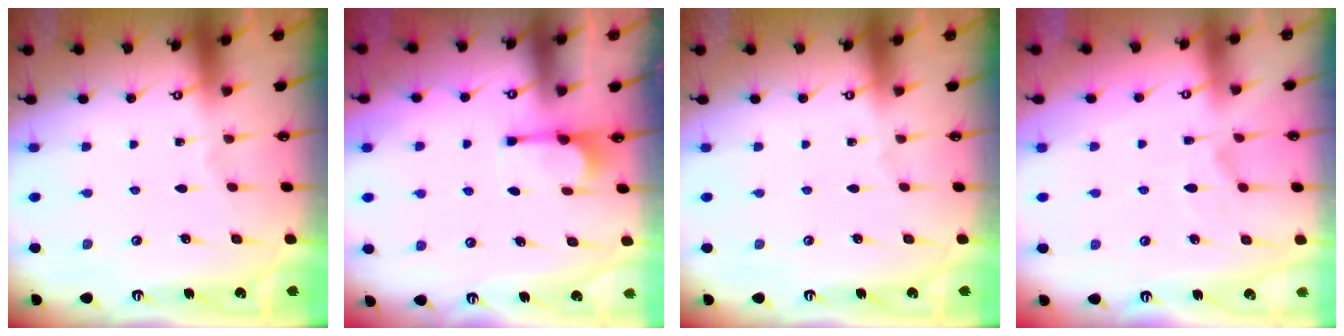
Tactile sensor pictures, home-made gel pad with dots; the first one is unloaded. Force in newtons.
{"total": 1.2, "press": 1.1, "slide": 0.5}
{"total": 0.0}
{"total": 1.5, "press": 1.0, "slide": 1.1}